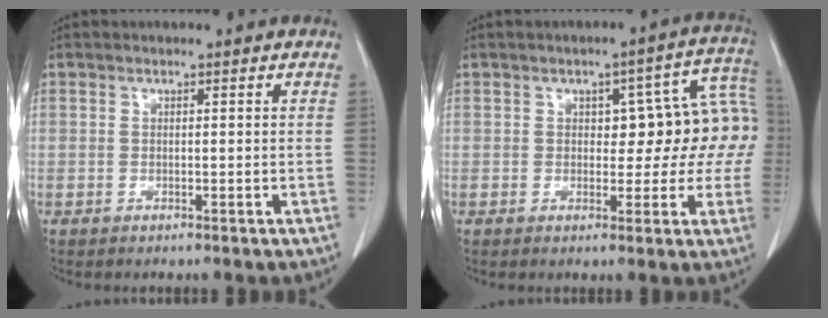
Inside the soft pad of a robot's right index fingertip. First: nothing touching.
{"total": 10.4, "force": [0.7, 5.3, 9.0], "torque": [-0.085, 0.047, 0.010]}